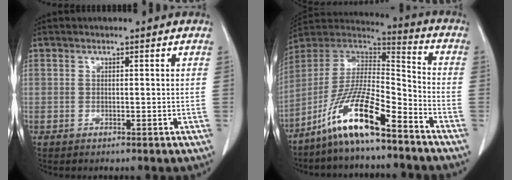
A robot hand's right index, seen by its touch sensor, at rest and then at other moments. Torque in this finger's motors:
{"motor_torque": [1.37, -0.77, 0.98, 0.21]}